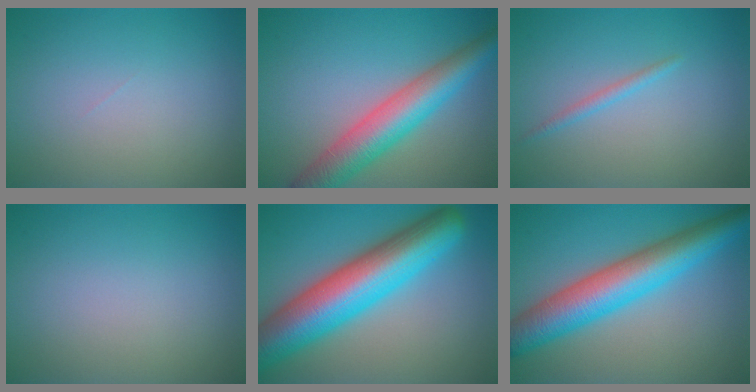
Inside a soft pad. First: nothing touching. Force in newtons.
{"total": 7.0, "press": 7.0, "slide": 0.4}
{"total": 1.0, "press": 1.0, "slide": 0.1}
{"total": 0.0}
{"total": 11.8, "press": 11.8, "slide": 0.3}
{"total": 8.8, "press": 8.8, "slide": 0.1}